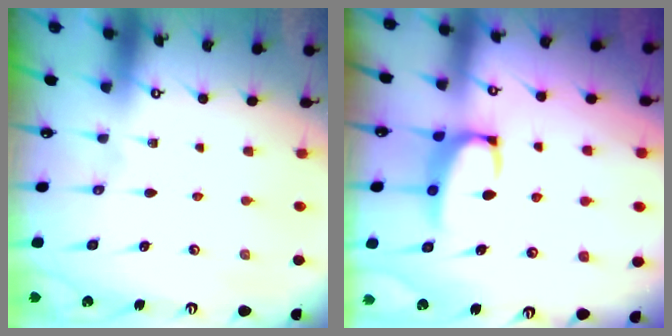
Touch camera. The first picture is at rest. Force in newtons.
{"total": 2.5, "press": 2.4, "slide": 0.7}